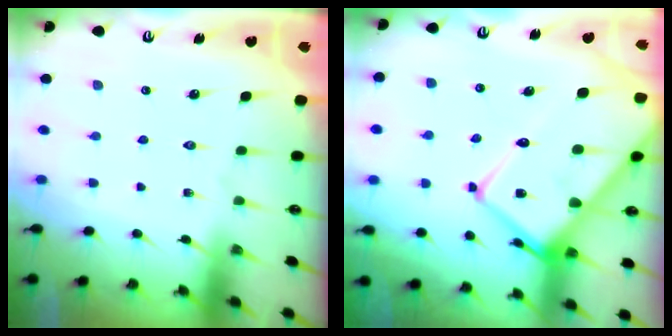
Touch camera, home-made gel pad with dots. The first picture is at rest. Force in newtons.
{"total": 17.7, "press": 17.6, "slide": 1.6}